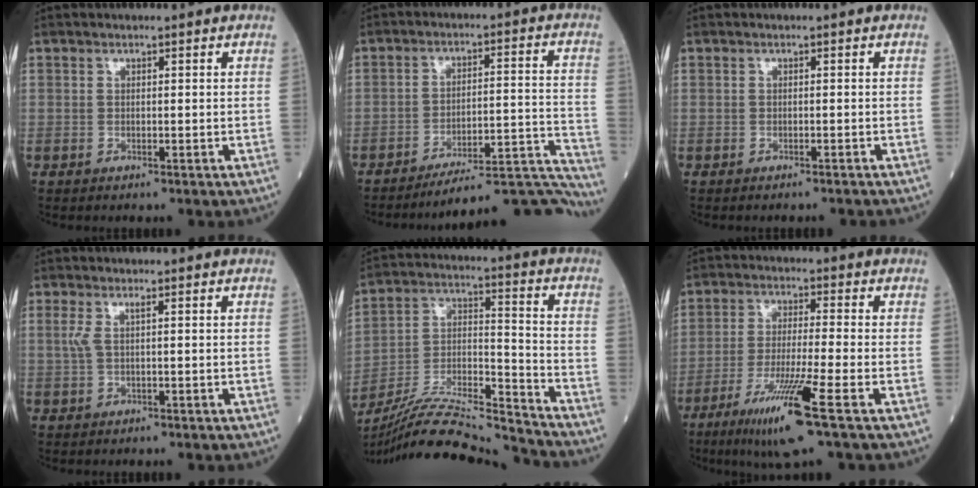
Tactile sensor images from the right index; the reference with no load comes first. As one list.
[{"total": 18.4, "force": [-18.0, -0.6, 4.1], "torque": [-0.001, 0.033, -0.242]}, {"total": 1.9, "force": [-1.9, -0.1, 0.3], "torque": [-0.004, -0.003, -0.024]}, {"total": 1.9, "force": [0.4, 0.2, 1.8], "torque": [-0.054, 0.015, 0.013]}, {"total": 19.6, "force": [-18.7, -0.5, 6.0], "torque": [-0.129, 0.002, -0.319]}, {"total": 11.1, "force": [-5.8, -1.0, 9.5], "torque": [-0.182, -0.029, -0.106]}]